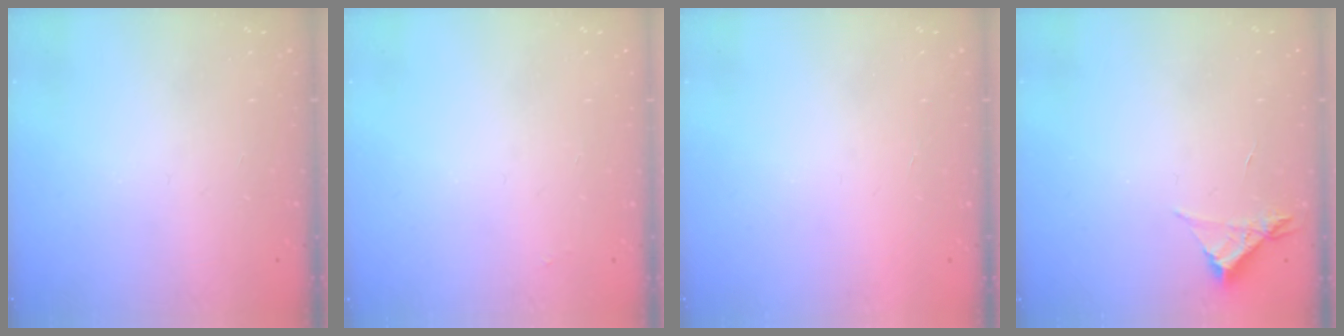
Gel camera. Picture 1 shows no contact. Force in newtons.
{"total": 1.9, "press": 1.9, "slide": 0.3}
{"total": 1.6, "press": 1.5, "slide": 0.1}
{"total": 3.5, "press": 3.5, "slide": 0.4}